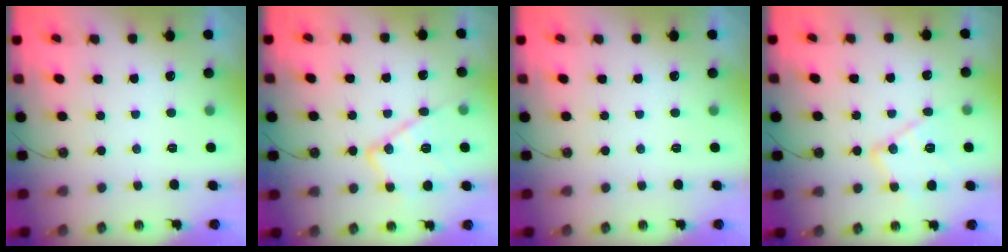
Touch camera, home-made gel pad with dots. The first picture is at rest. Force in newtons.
{"total": 14.6, "press": 14.6, "slide": 1.3}
{"total": 0.0}
{"total": 12.8, "press": 12.8, "slide": 0.9}